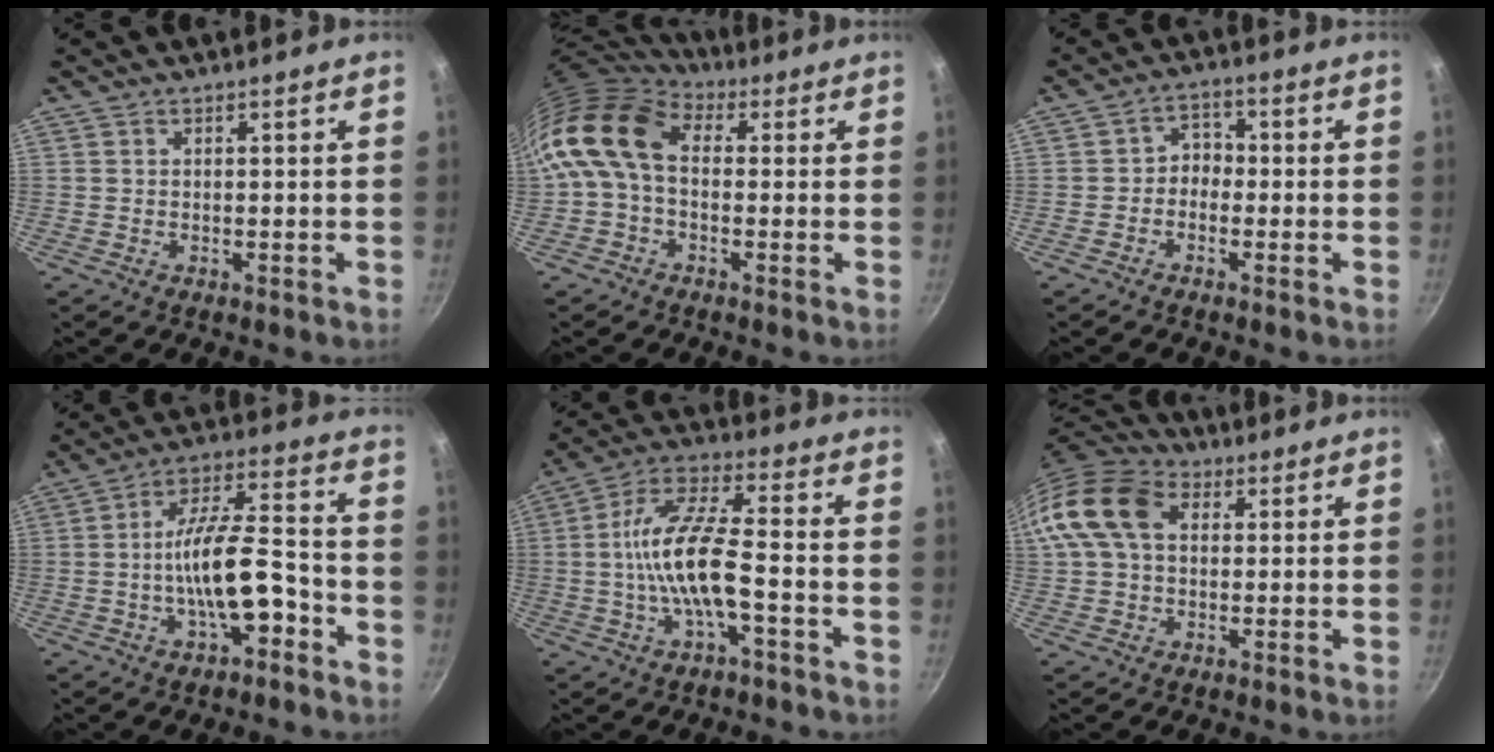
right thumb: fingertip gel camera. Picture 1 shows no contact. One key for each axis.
{"total": 12.6, "fx": 0.8, "fy": 8.6, "fz": 9.1, "tx": -0.164, "ty": 0.024, "tz": -0.006}
{"total": 3.7, "fx": -1.1, "fy": 3.0, "fz": 1.8, "tx": -0.008, "ty": 0.021, "tz": -0.029}
{"total": 13.4, "fx": -4.9, "fy": 5.0, "fz": 11.5, "tx": -0.177, "ty": 0.052, "tz": -0.086}
{"total": 13.4, "fx": -3.1, "fy": 4.2, "fz": 12.3, "tx": -0.241, "ty": 0.038, "tz": -0.070}
{"total": 13.5, "fx": 2.7, "fy": 9.5, "fz": 9.2, "tx": -0.160, "ty": 0.024, "tz": 0.031}